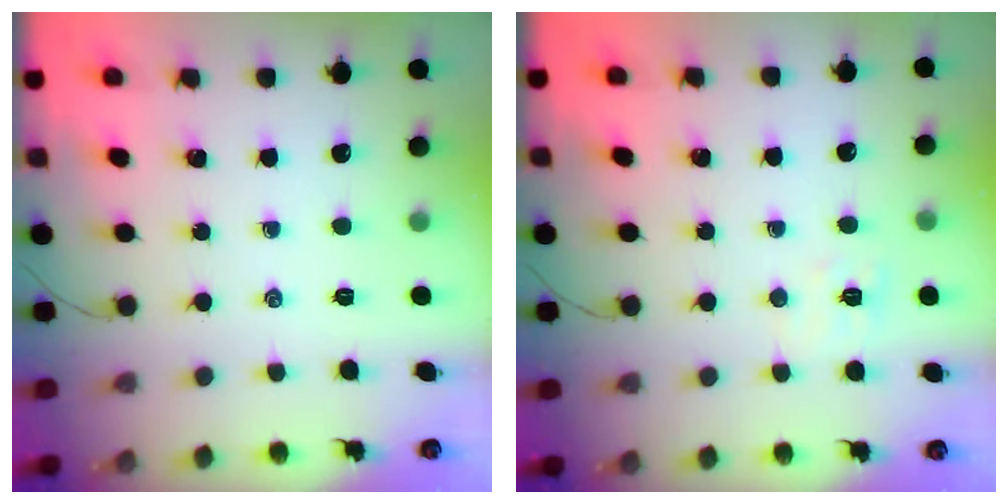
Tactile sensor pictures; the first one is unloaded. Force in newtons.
{"total": 6.3, "press": 6.1, "slide": 1.6}